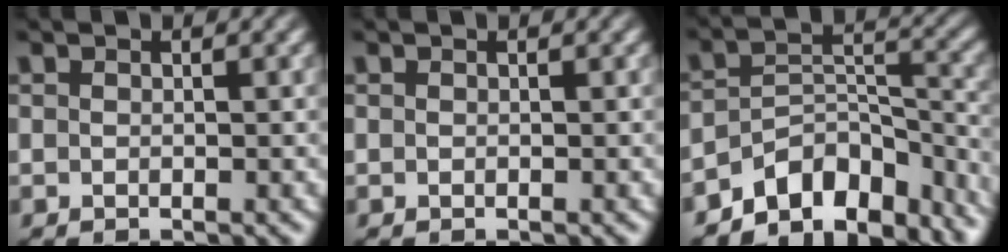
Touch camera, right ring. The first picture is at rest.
{"total": 0.0}
{"total": 11.7, "force": [-8.2, 6.2, 5.6], "torque": [-0.084, -0.039, -0.118]}